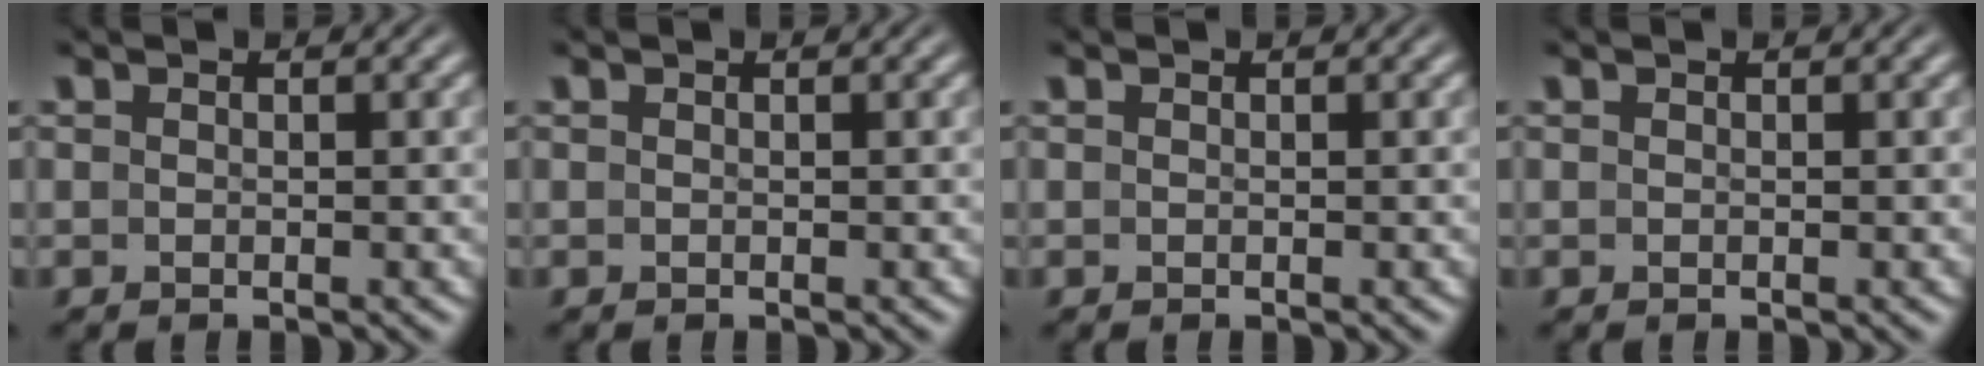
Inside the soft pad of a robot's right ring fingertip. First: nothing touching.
{"total": 0.0}
{"total": 0.0}
{"total": 0.0}